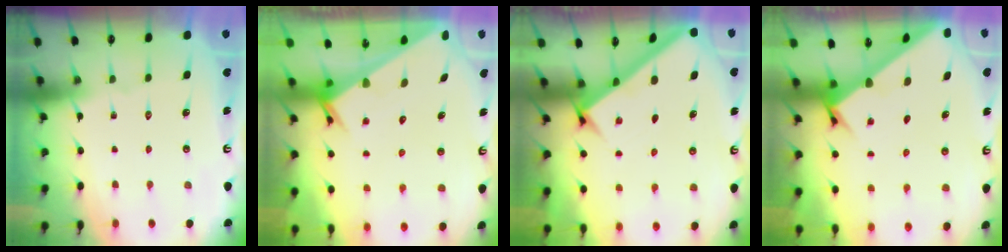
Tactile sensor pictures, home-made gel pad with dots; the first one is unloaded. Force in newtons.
{"total": 3.1, "press": 3.1, "slide": 0.2}
{"total": 2.8, "press": 2.8, "slide": 0.3}
{"total": 2.6, "press": 2.5, "slide": 0.3}